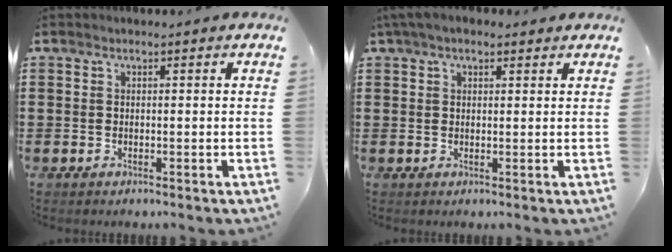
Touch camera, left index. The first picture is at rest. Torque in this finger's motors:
{"motor_torque": [2.14, 0.00, 0.65, 0.19]}